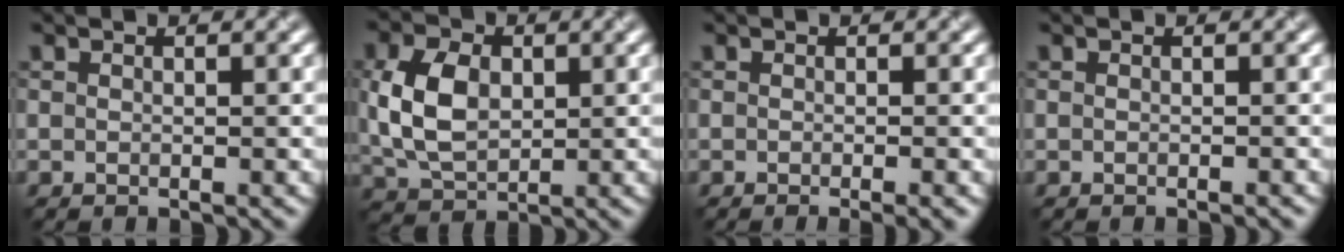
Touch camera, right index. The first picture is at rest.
{"total": 5.7, "force": [0.3, 4.0, 4.1], "torque": [-0.099, 0.014, 0.015]}
{"total": 2.3, "force": [-0.7, 0.8, 2.1], "torque": [-0.009, 0.005, -0.008]}
{"total": 0.7, "force": [-0.3, 0.3, 0.5], "torque": [0.000, 0.005, -0.006]}